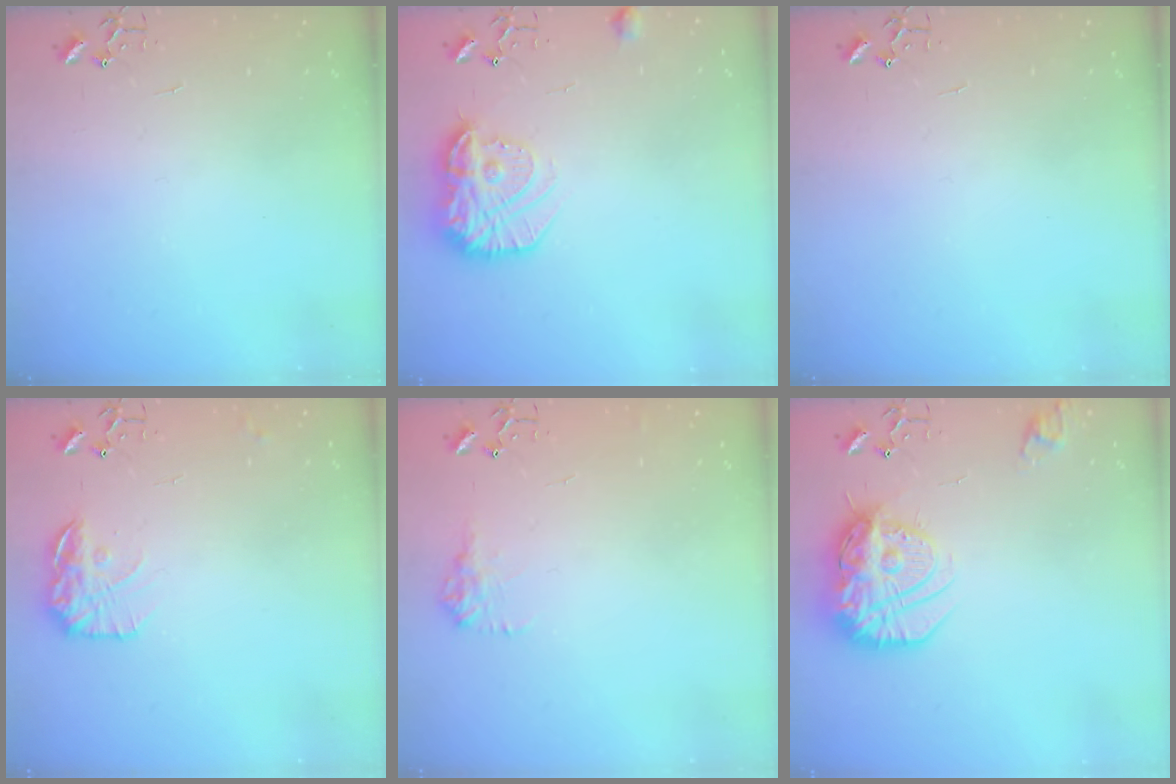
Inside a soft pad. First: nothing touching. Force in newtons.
{"total": 16.5, "press": 16.5, "slide": 1.1}
{"total": 0.0}
{"total": 13.3, "press": 13.3, "slide": 0.8}
{"total": 8.9, "press": 8.9, "slide": 0.3}
{"total": 18.9, "press": 18.8, "slide": 1.8}